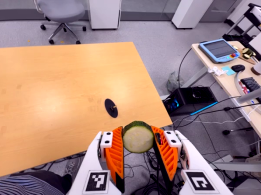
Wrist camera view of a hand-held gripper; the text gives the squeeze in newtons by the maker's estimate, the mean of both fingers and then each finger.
{"total": 11.9, "left": 12.7, "right": 11.1}